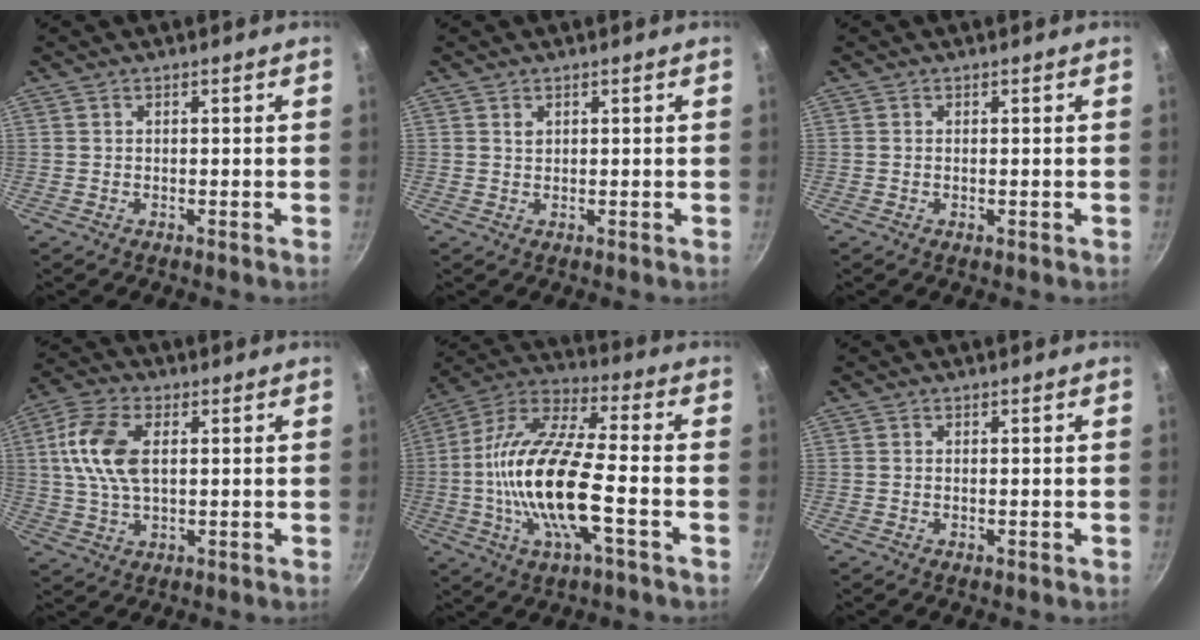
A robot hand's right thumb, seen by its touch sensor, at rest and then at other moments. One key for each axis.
{"total": 1.1, "fx": 0.6, "fy": 0.7, "fz": 0.6, "tx": -0.009, "ty": 0.000, "tz": 0.011}
{"total": 0.8, "fx": -0.1, "fy": 0.3, "fz": 0.7, "tx": -0.011, "ty": 0.000, "tz": -0.003}
{"total": 11.3, "fx": 2.1, "fy": 6.3, "fz": 9.2, "tx": -0.177, "ty": 0.012, "tz": 0.034}
{"total": 20.0, "fx": -4.1, "fy": 6.6, "fz": 18.4, "tx": -0.363, "ty": 0.030, "tz": -0.095}
{"total": 0.6, "fx": -0.1, "fy": 0.3, "fz": 0.6, "tx": -0.009, "ty": 0.000, "tz": -0.002}